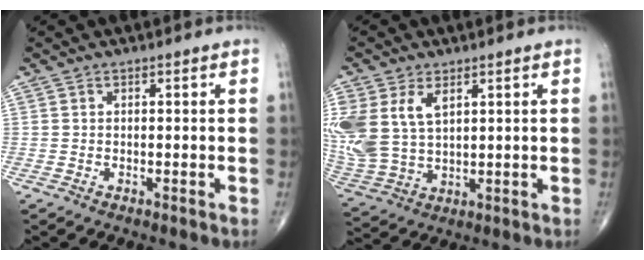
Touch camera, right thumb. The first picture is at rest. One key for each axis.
{"total": 15.2, "fx": 4.9, "fy": 9.8, "fz": 10.5, "tx": -0.254, "ty": -0.004, "tz": 0.113}